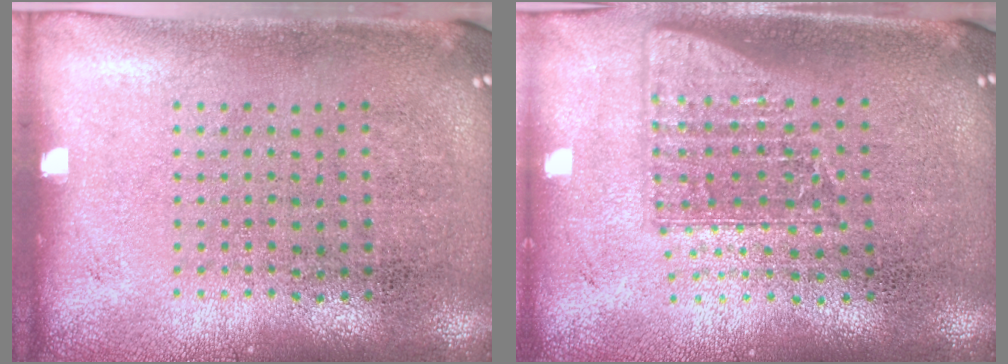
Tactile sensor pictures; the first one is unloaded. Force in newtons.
{"total": 1.5, "press": 1.2, "slide": 1.0}